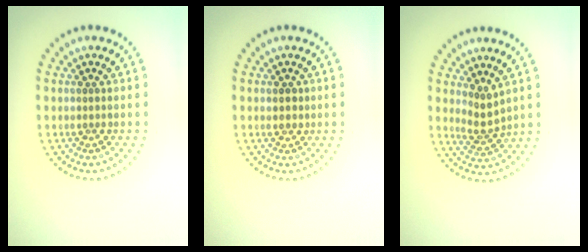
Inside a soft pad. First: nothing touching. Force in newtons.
{"total": 1.3, "press": 1.2, "slide": 0.3}
{"total": 2.2, "press": 1.6, "slide": 1.6}